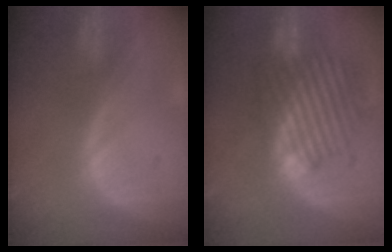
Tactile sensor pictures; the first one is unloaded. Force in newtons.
{"total": 8.9, "press": 8.8, "slide": 1.4}